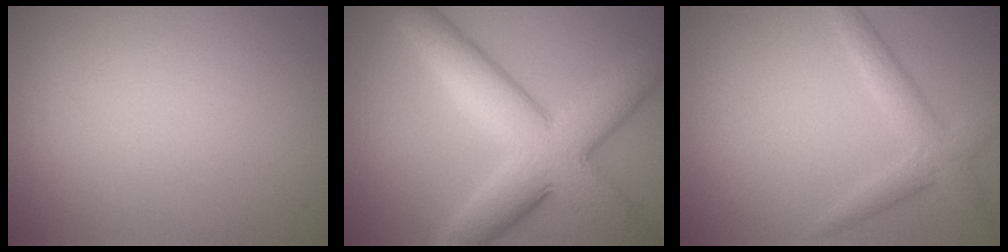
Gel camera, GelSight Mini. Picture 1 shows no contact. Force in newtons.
{"total": 9.2, "press": 9.2, "slide": 0.3}
{"total": 2.7, "press": 2.7, "slide": 0.1}